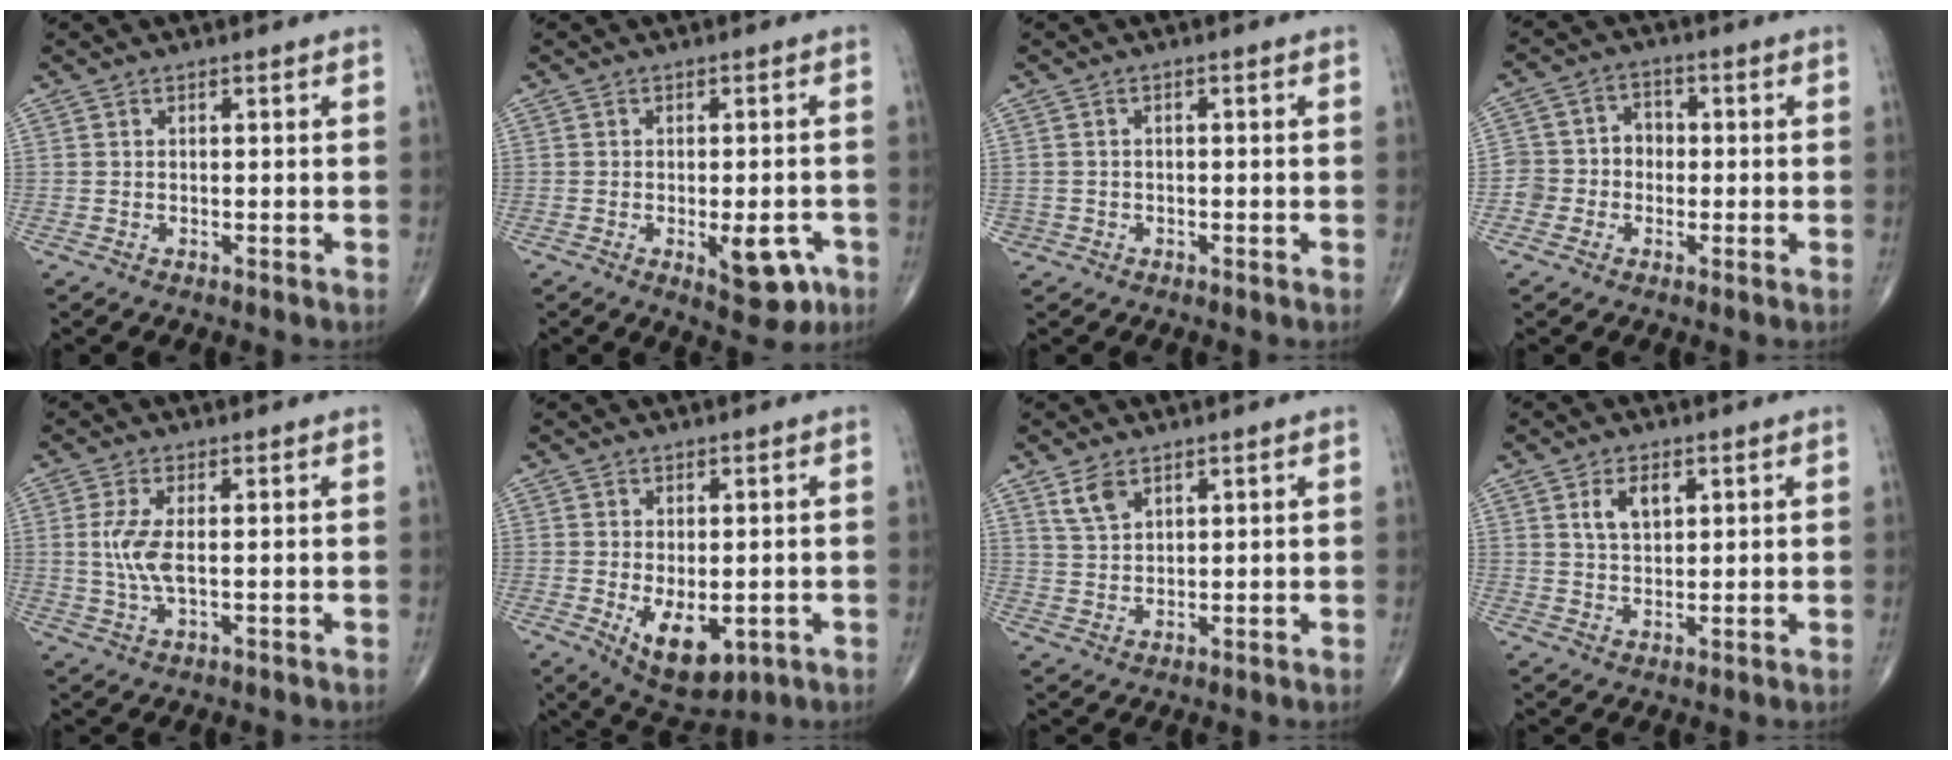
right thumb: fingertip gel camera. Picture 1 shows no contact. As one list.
[{"total": 7.6, "force": [-2.7, 3.3, 6.2], "torque": [-0.061, 0.004, -0.024]}, {"total": 1.4, "force": [-0.7, 1.2, -0.1], "torque": [0.009, 0.009, -0.014]}, {"total": 6.0, "force": [-1.5, 5.6, 1.8], "torque": [-0.004, 0.030, -0.034]}, {"total": 5.4, "force": [0.3, 1.8, 5.1], "torque": [-0.125, -0.005, 0.006]}, {"total": 9.3, "force": [-2.2, 5.0, 7.5], "torque": [-0.106, -0.013, -0.016]}, {"total": 4.3, "force": [2.7, 2.2, 2.4], "torque": [-0.040, -0.012, 0.059]}, {"total": 4.8, "force": [2.0, 2.7, 3.4], "torque": [-0.053, -0.008, 0.039]}]